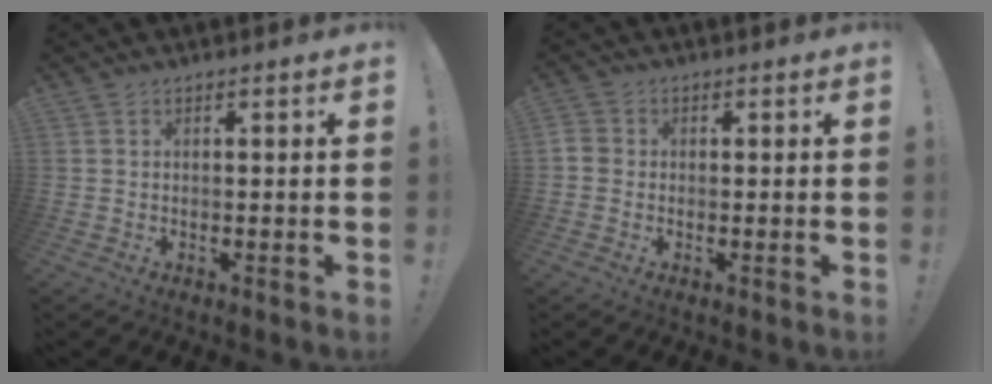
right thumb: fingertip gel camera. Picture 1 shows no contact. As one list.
[{"total": 2.5, "force": [-0.6, 2.1, 1.2], "torque": [-0.021, 0.009, -0.009]}]